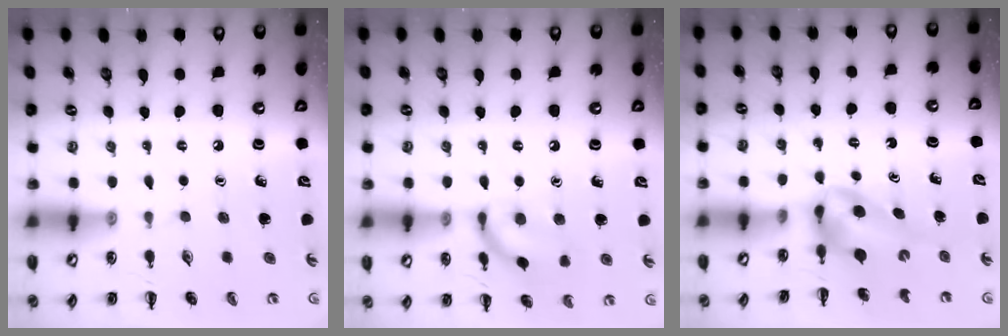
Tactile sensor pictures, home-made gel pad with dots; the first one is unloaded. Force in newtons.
{"total": 11.4, "press": 11.3, "slide": 0.9}
{"total": 4.7, "press": 4.6, "slide": 0.8}